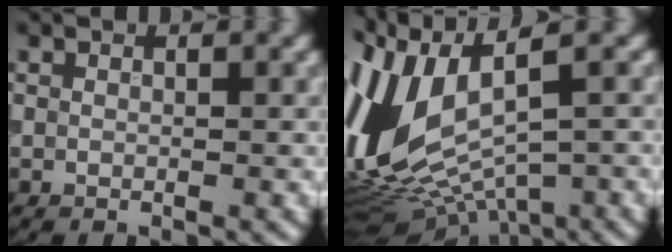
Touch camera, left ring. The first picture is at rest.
{"total": 14.5, "force": [0.9, 6.9, 12.7], "torque": [-0.279, -0.004, 0.036]}